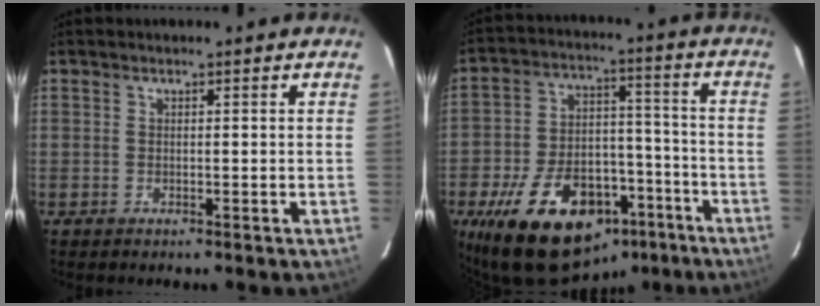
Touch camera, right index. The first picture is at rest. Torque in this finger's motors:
{"motor_torque": [1.96, -0.18, 0.80, 0.16]}